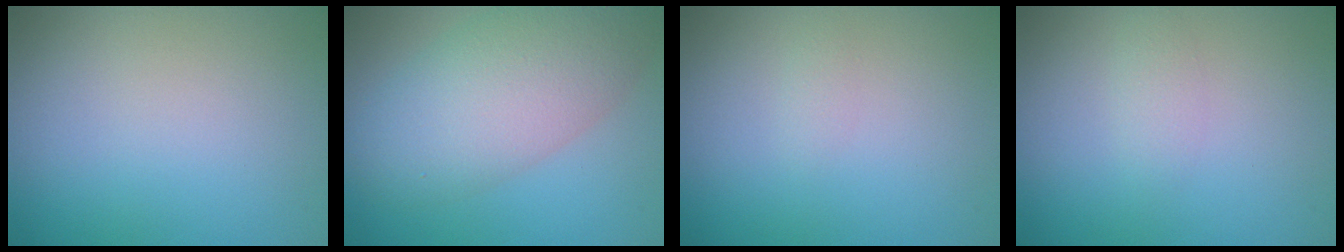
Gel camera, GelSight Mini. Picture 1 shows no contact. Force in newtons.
{"total": 7.7, "press": 7.7, "slide": 0.3}
{"total": 0.5, "press": 0.5, "slide": 0.0}
{"total": 1.1, "press": 1.1, "slide": 0.0}